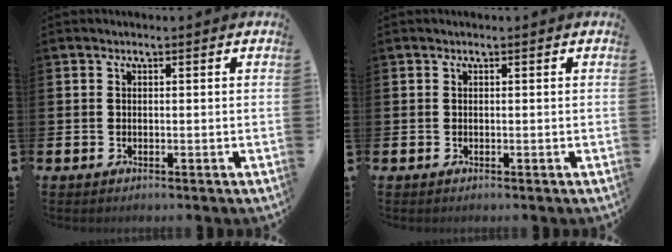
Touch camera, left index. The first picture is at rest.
{"total": 0.0}